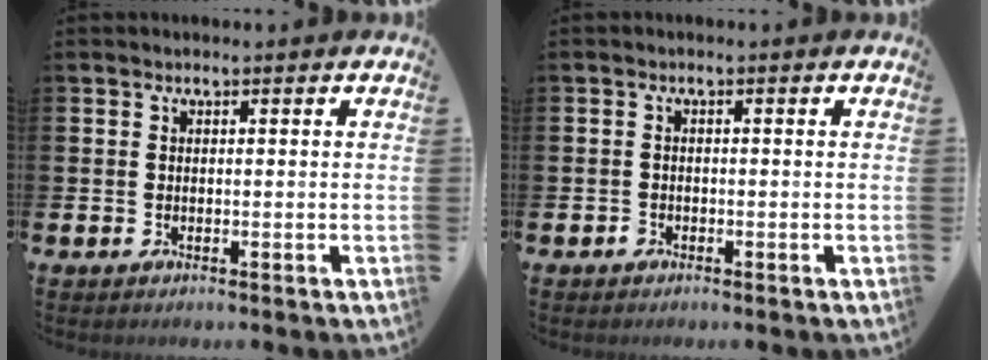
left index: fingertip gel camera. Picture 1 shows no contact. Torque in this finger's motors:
{"motor_torque": [0.06, 0.00, 0.02, 0.01]}